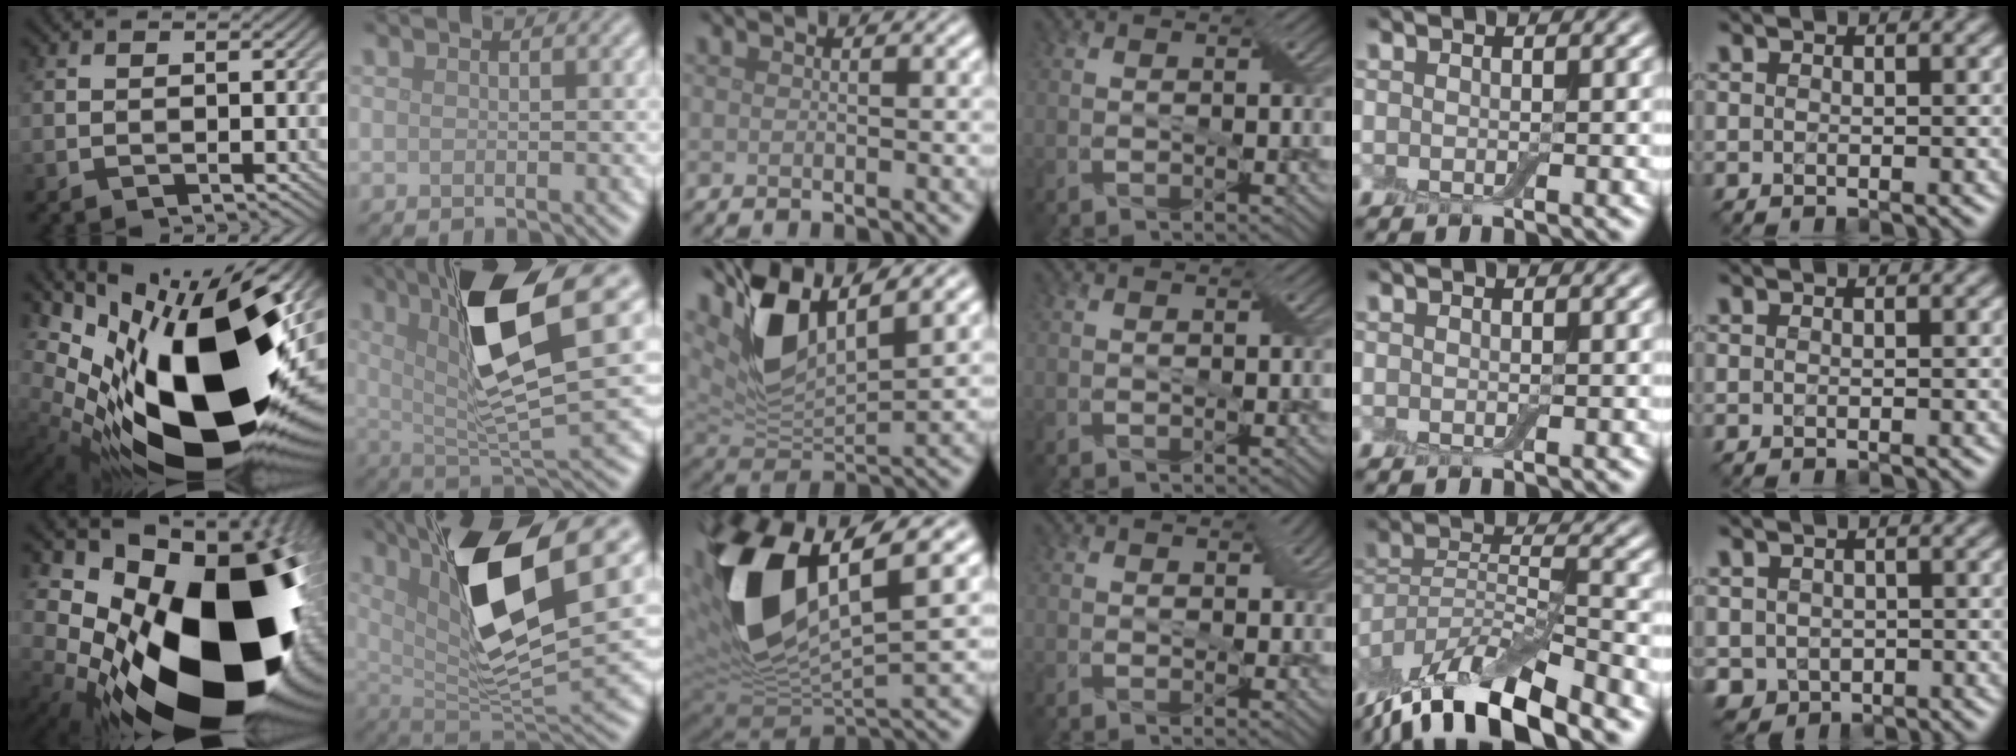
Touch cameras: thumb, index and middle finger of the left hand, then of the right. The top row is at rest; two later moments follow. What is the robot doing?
{"motion": "wrap", "object": "cling film"}